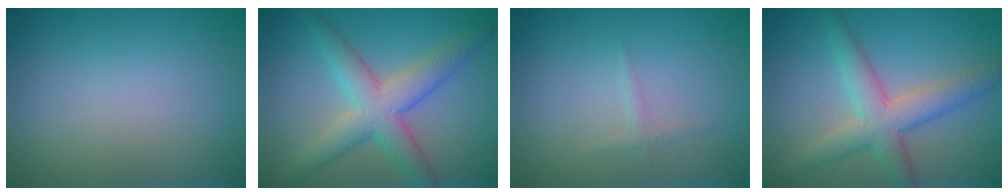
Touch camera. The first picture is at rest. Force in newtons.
{"total": 5.3, "press": 5.3, "slide": 0.1}
{"total": 0.7, "press": 0.7, "slide": 0.0}
{"total": 4.6, "press": 4.6, "slide": 0.3}